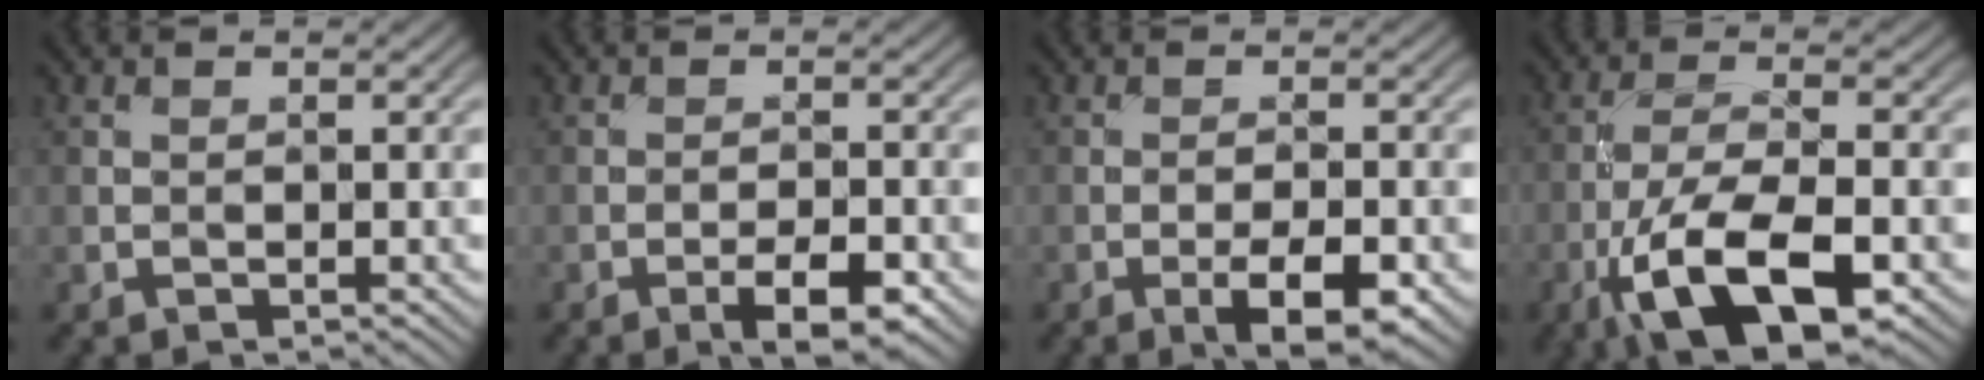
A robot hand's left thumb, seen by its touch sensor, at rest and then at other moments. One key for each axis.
{"total": 4.6, "fx": -2.6, "fy": 1.2, "fz": 3.7, "tx": -0.061, "ty": 0.006, "tz": -0.037}
{"total": 5.6, "fx": -2.7, "fy": 1.6, "fz": 4.6, "tx": -0.077, "ty": 0.001, "tz": -0.039}
{"total": 12.8, "fx": -6.2, "fy": 4.6, "fz": 10.2, "tx": -0.202, "ty": -0.010, "tz": -0.123}